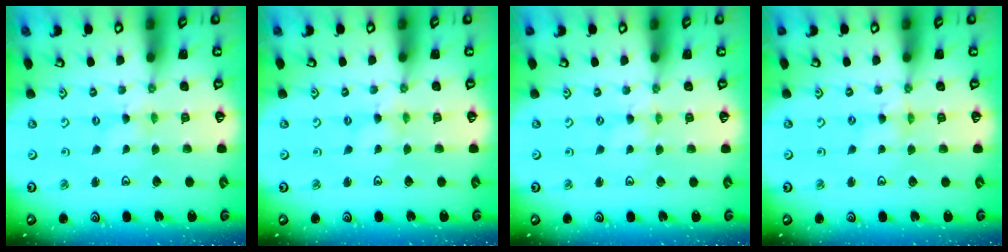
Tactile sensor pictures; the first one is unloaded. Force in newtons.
{"total": 0.0}
{"total": 0.0}
{"total": 1.2, "press": 1.2, "slide": 0.3}